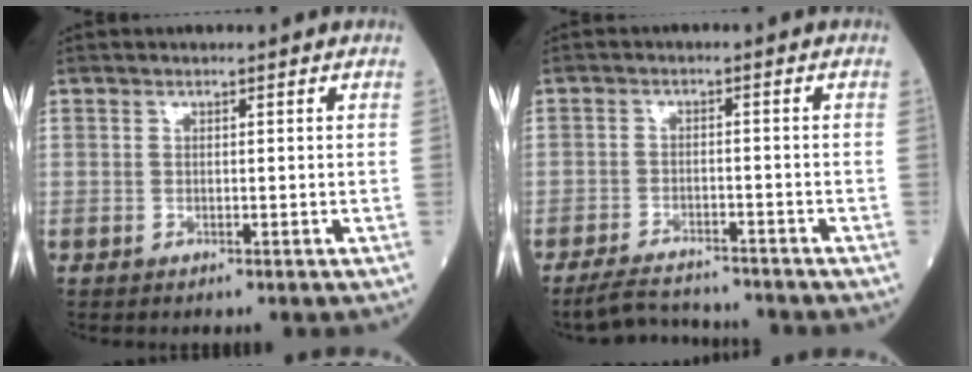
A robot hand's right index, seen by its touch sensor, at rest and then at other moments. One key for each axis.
{"total": 6.7, "fx": -6.4, "fy": 0.9, "fz": 1.6, "tx": -0.029, "ty": -0.009, "tz": -0.105}